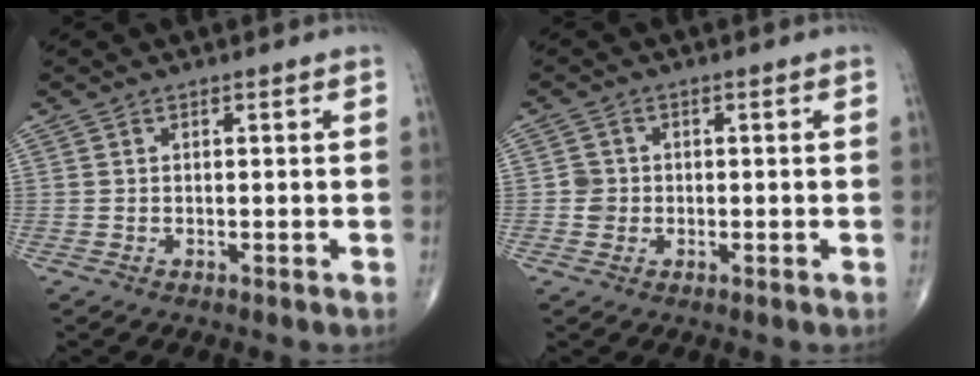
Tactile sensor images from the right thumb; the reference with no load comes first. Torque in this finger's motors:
{"motor_torque": [0.01, 0.18, 0.13, 0.09, -0.01]}